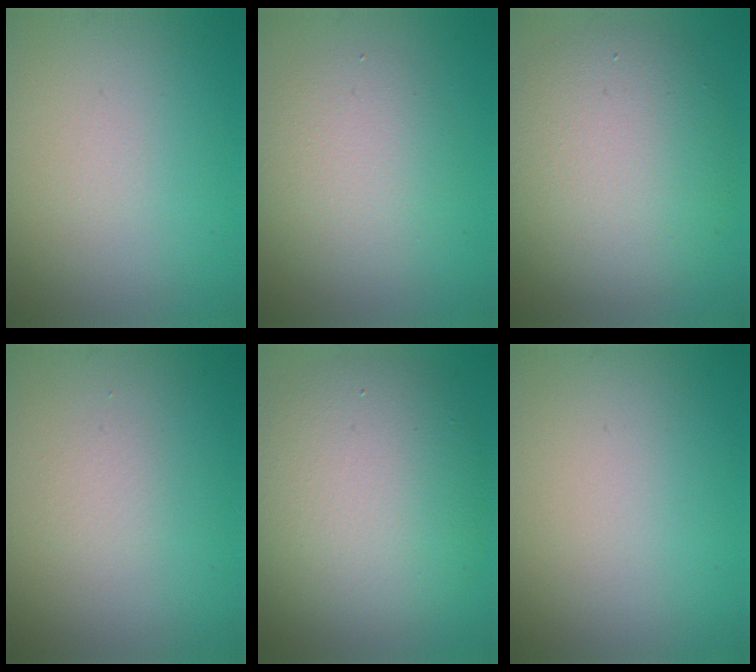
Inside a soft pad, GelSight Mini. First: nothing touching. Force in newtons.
{"total": 3.9, "press": 3.9, "slide": 0.2}
{"total": 7.7, "press": 7.7, "slide": 0.8}
{"total": 0.7, "press": 0.7, "slide": 0.0}
{"total": 9.3, "press": 9.3, "slide": 0.3}
{"total": 0.0}